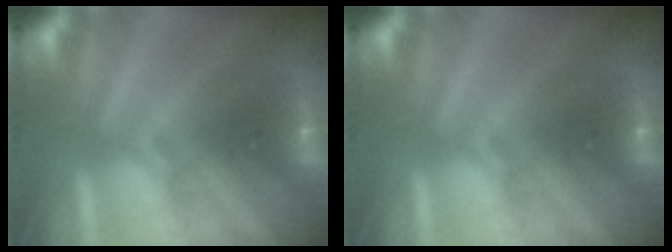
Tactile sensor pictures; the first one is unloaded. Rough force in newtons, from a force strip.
{"total": 0.0}